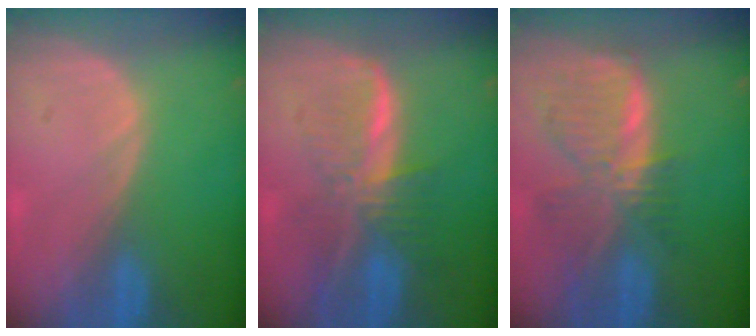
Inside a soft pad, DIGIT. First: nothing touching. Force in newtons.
{"total": 8.2, "press": 6.9, "slide": 4.4}
{"total": 8.4, "press": 7.4, "slide": 4.1}